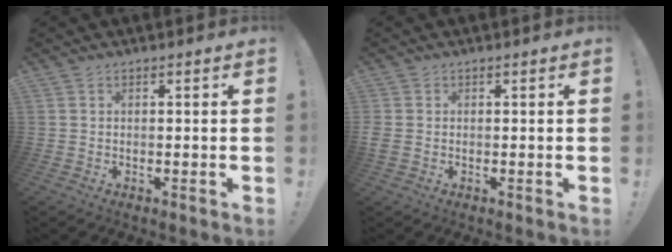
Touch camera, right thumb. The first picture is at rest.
{"total": 1.7, "force": [-0.2, 1.4, 1.0], "torque": [-0.016, 0.004, -0.002]}